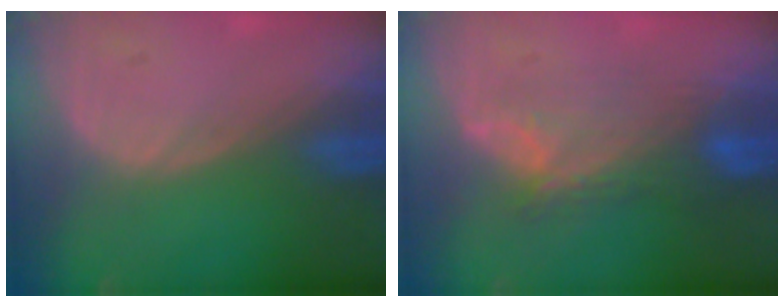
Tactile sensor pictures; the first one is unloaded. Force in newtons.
{"total": 7.8, "press": 7.4, "slide": 2.7}